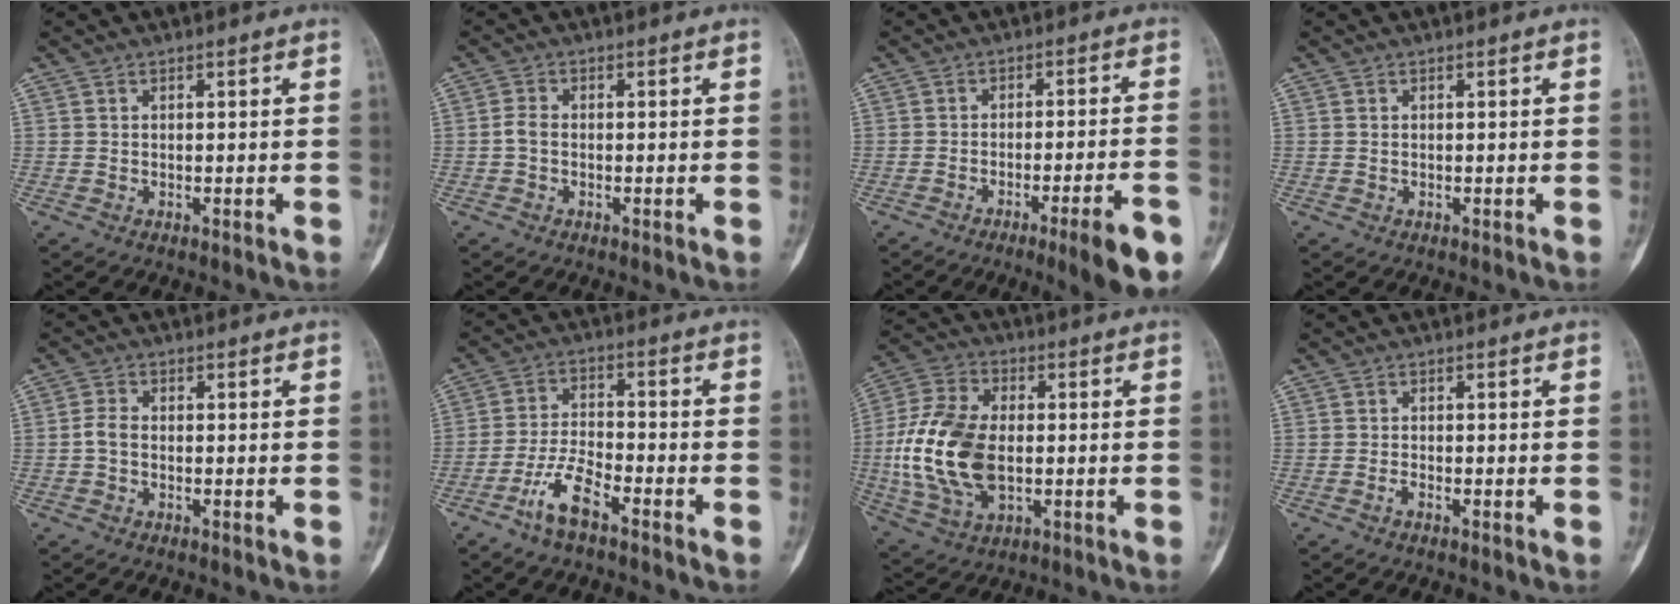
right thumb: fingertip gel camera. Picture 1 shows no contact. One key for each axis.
{"total": 2.0, "fx": -0.5, "fy": 1.3, "fz": 1.4, "tx": -0.029, "ty": 0.003, "tz": -0.015}
{"total": 10.4, "fx": -5.6, "fy": 1.0, "fz": 8.7, "tx": -0.120, "ty": 0.015, "tz": -0.077}
{"total": 0.0}
{"total": 2.4, "fx": -0.6, "fy": 1.5, "fz": 1.8, "tx": -0.035, "ty": 0.006, "tz": -0.018}
{"total": 7.5, "fx": -4.9, "fy": 2.2, "fz": 5.2, "tx": -0.110, "ty": 0.025, "tz": -0.098}
{"total": 17.8, "fx": -1.2, "fy": 10.9, "fz": 14.1, "tx": -0.288, "ty": 0.005, "tz": -0.018}
{"total": 1.0, "fx": -0.7, "fy": 0.2, "fz": 0.6, "tx": -0.015, "ty": 0.001, "tz": -0.017}